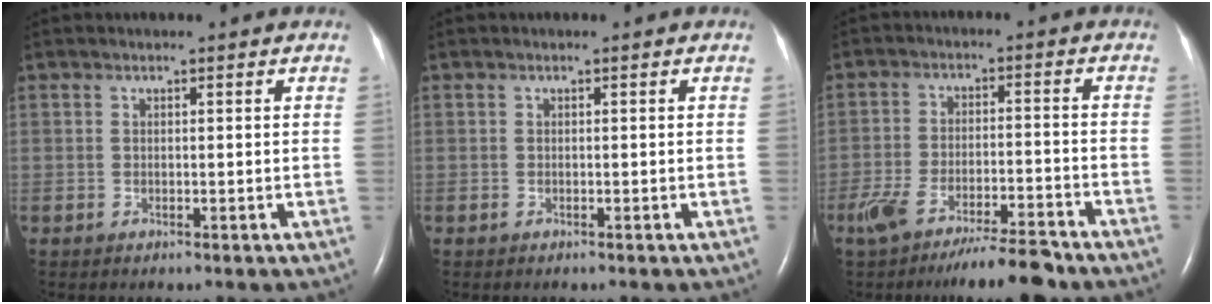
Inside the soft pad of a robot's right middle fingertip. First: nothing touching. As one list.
[{"total": 0.0}, {"total": 11.0, "force": [-9.0, 1.5, 6.1], "torque": [-0.105, -0.014, -0.148]}]